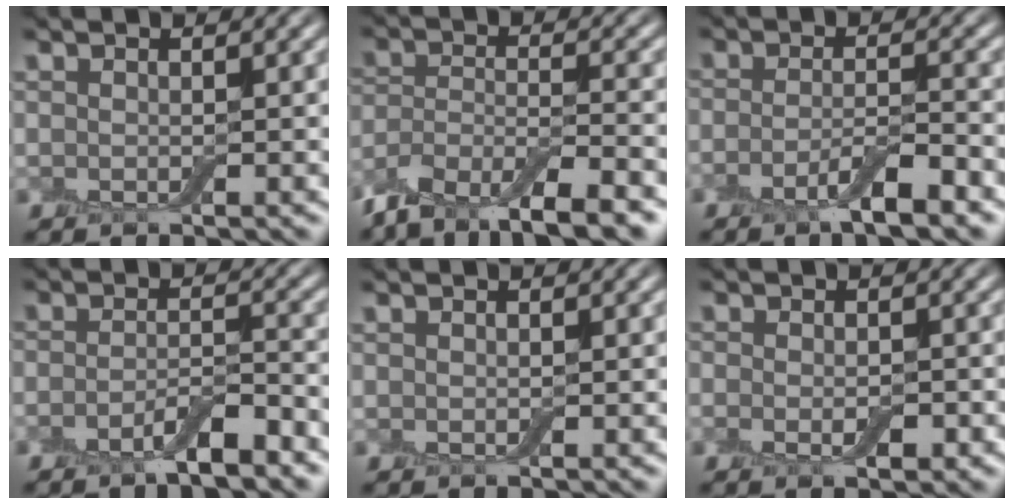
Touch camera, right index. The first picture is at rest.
{"total": 8.5, "force": [-6.6, 2.6, 4.6], "torque": [-0.084, -0.007, -0.130]}
{"total": 3.8, "force": [-2.3, 0.7, 3.0], "torque": [-0.056, 0.001, -0.049]}
{"total": 3.6, "force": [-2.4, 0.8, 2.6], "torque": [-0.047, 0.004, -0.050]}
{"total": 0.0}
{"total": 2.1, "force": [-0.6, 1.1, 1.7], "torque": [-0.030, -0.003, -0.012]}